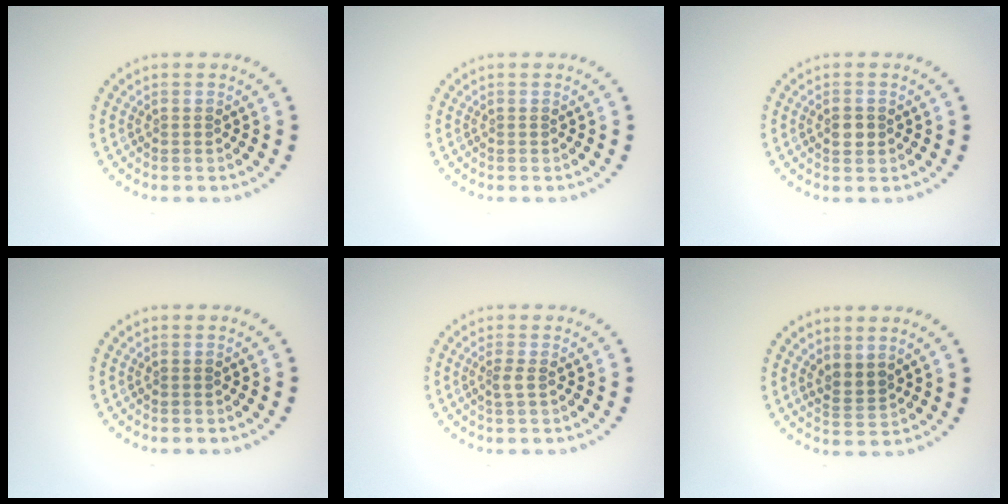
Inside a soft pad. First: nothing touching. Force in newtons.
{"total": 0.0}
{"total": 1.6, "press": 1.6, "slide": 0.3}
{"total": 0.0}
{"total": 1.1, "press": 0.8, "slide": 0.7}
{"total": 1.8, "press": 1.4, "slide": 1.1}